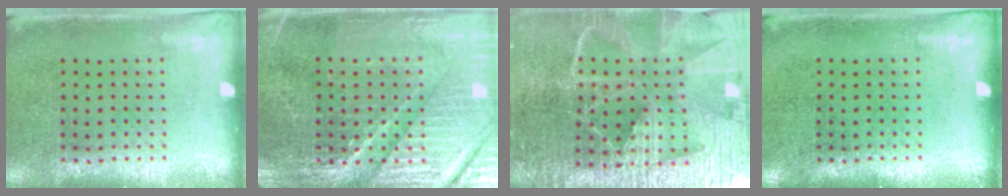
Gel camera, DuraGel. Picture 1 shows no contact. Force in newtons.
{"total": 4.8, "press": 4.6, "slide": 1.5}
{"total": 6.5, "press": 5.5, "slide": 3.3}
{"total": 0.0}